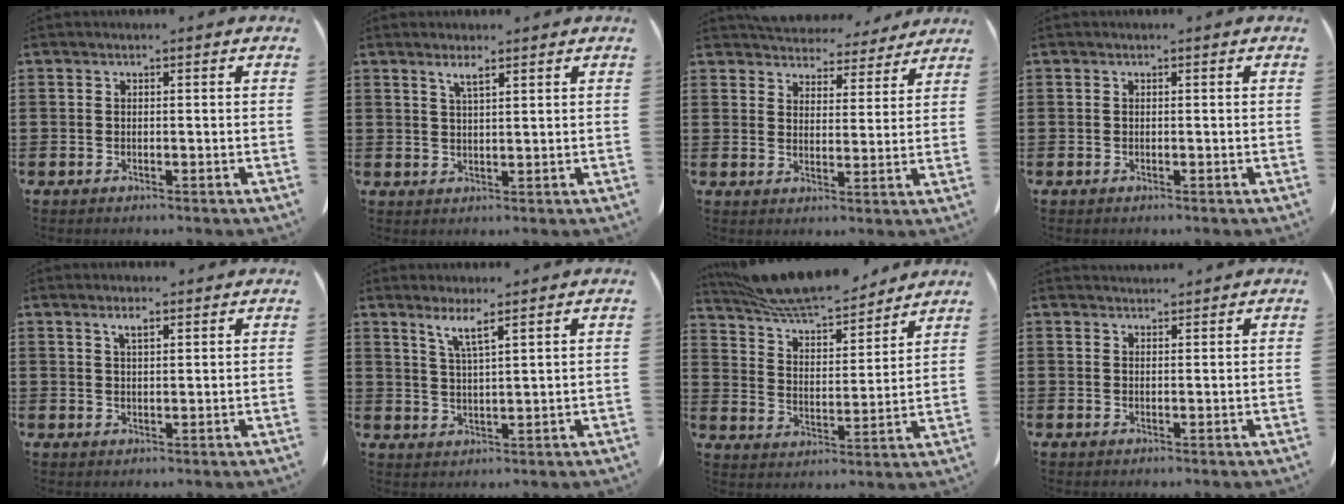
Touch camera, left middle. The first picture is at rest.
{"total": 2.4, "force": [1.7, 0.3, 1.6], "torque": [-0.035, 0.002, 0.030]}
{"total": 5.1, "force": [5.0, 1.0, 0.0], "torque": [-0.017, -0.030, 0.090]}
{"total": 0.0}
{"total": 2.4, "force": [1.7, 0.5, 1.5], "torque": [-0.025, -0.001, 0.028]}
{"total": 4.1, "force": [3.0, -0.2, 2.8], "torque": [-0.064, -0.004, 0.051]}
{"total": 8.3, "force": [7.7, 1.3, 2.8], "torque": [-0.088, -0.041, 0.138]}
{"total": 1.7, "force": [1.7, 0.2, 0.1], "torque": [-0.005, 0.001, 0.032]}